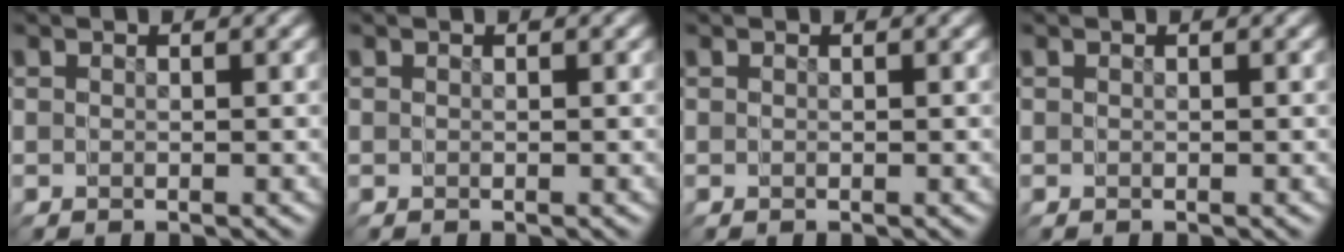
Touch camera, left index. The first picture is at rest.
{"total": 0.0}
{"total": 0.0}
{"total": 0.0}